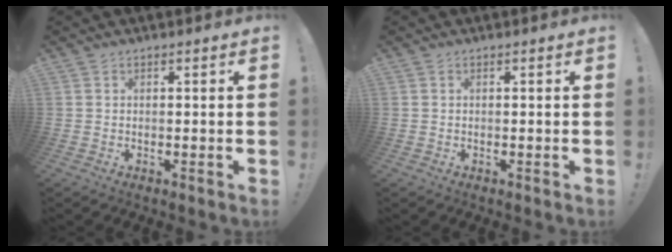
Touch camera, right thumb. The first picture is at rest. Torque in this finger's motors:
{"motor_torque": [-0.06, -0.07, -0.38, 0.02, 0.05]}